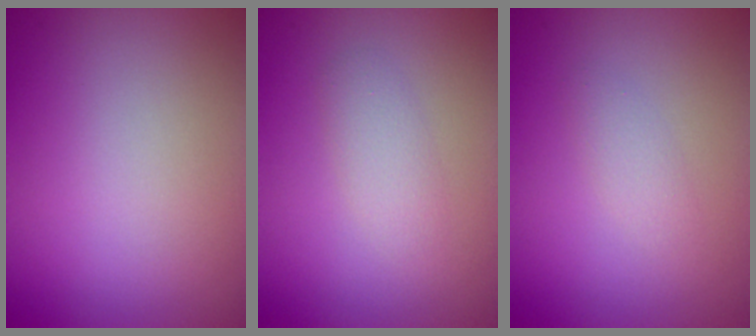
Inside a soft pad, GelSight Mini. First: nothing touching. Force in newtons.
{"total": 2.4, "press": 2.4, "slide": 0.2}
{"total": 1.2, "press": 1.2, "slide": 0.0}